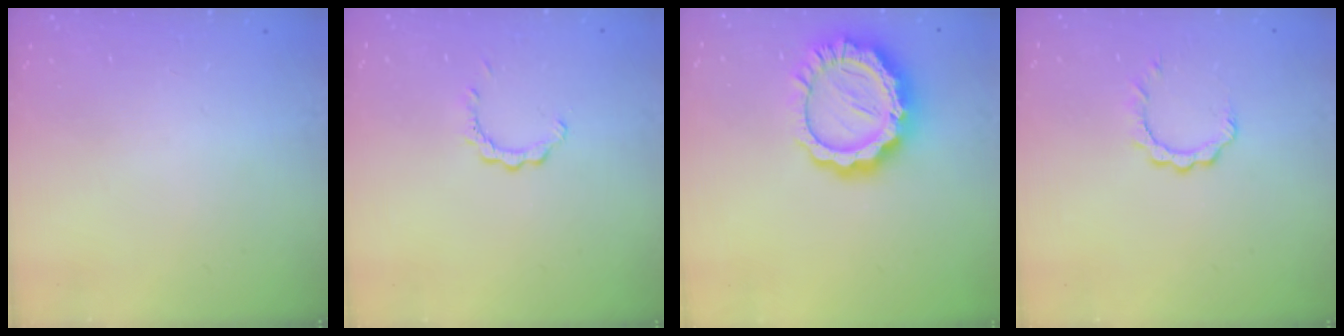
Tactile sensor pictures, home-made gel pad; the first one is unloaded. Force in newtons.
{"total": 2.2, "press": 2.2, "slide": 0.2}
{"total": 15.3, "press": 15.2, "slide": 1.2}
{"total": 4.6, "press": 4.6, "slide": 0.3}